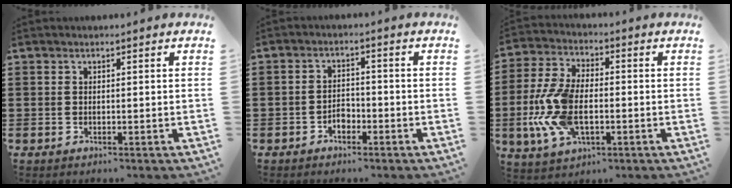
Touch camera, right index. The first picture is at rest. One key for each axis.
{"total": 2.5, "fx": -1.5, "fy": 1.7, "fz": 1.1, "tx": -0.025, "ty": 0.003, "tz": -0.032}
{"total": 11.0, "fx": -2.3, "fy": 5.9, "fz": 9.0, "tx": -0.220, "ty": -0.007, "tz": -0.048}